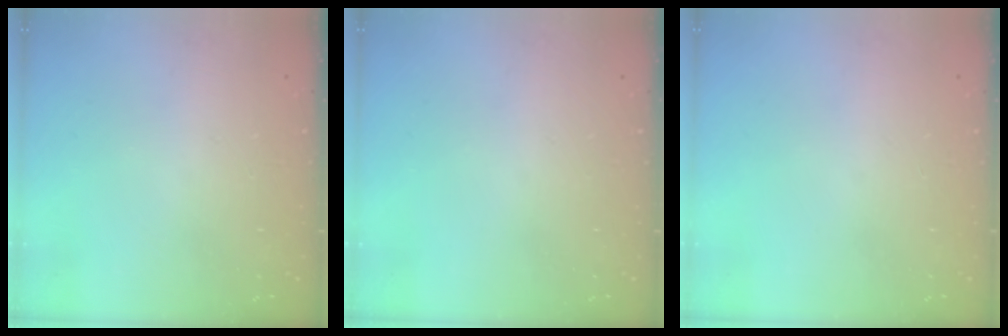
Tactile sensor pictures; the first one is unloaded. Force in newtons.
{"total": 0.0}
{"total": 0.0}